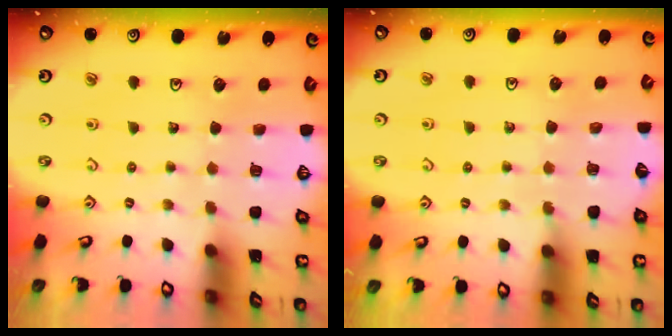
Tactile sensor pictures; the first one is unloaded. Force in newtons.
{"total": 5.1, "press": 4.4, "slide": 2.5}